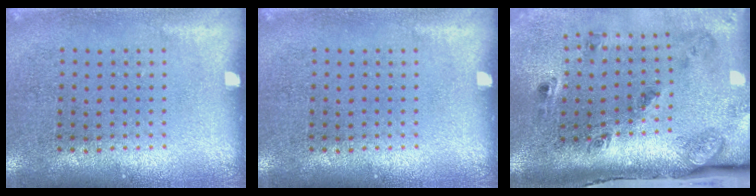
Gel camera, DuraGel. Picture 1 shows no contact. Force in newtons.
{"total": 0.0}
{"total": 2.9, "press": 1.8, "slide": 2.2}